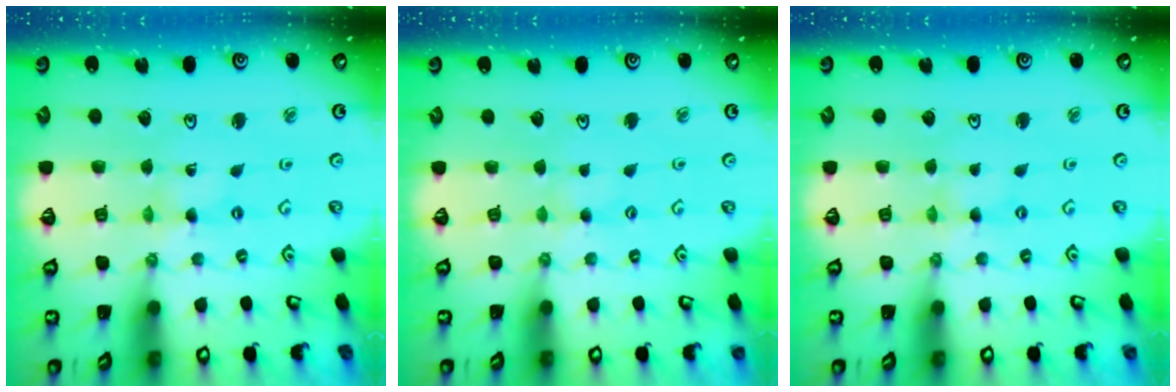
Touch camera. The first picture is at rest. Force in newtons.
{"total": 1.7, "press": 1.6, "slide": 0.3}
{"total": 0.0}